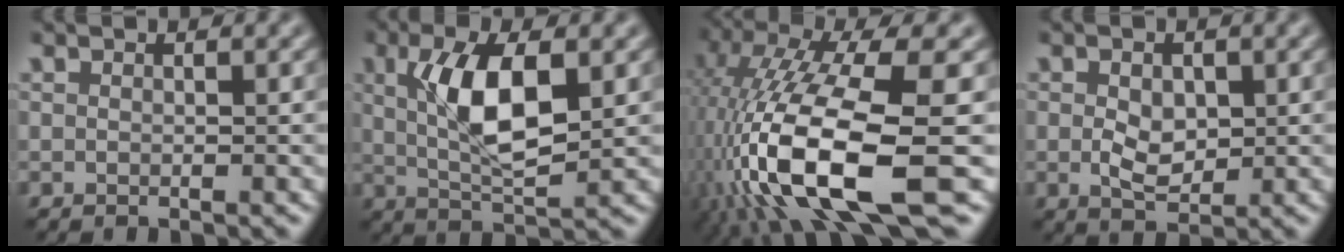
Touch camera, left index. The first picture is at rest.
{"total": 6.5, "force": [0.5, 2.3, 6.1], "torque": [-0.114, 0.008, 0.015]}
{"total": 13.8, "force": [-5.7, 4.0, 11.9], "torque": [-0.239, -0.010, -0.093]}
{"total": 2.7, "force": [-0.5, 1.7, 2.1], "torque": [-0.040, 0.000, -0.002]}